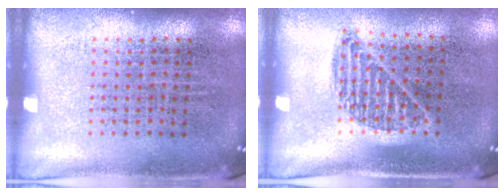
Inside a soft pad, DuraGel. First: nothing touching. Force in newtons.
{"total": 0.9, "press": 0.8, "slide": 0.4}